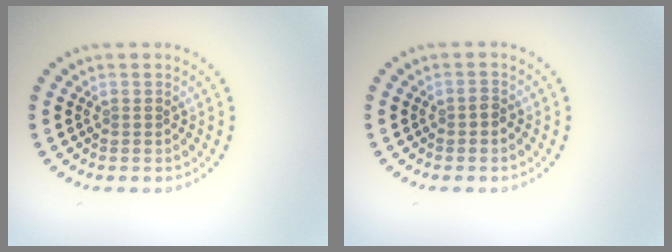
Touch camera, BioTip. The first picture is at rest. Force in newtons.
{"total": 0.8, "press": 0.7, "slide": 0.2}